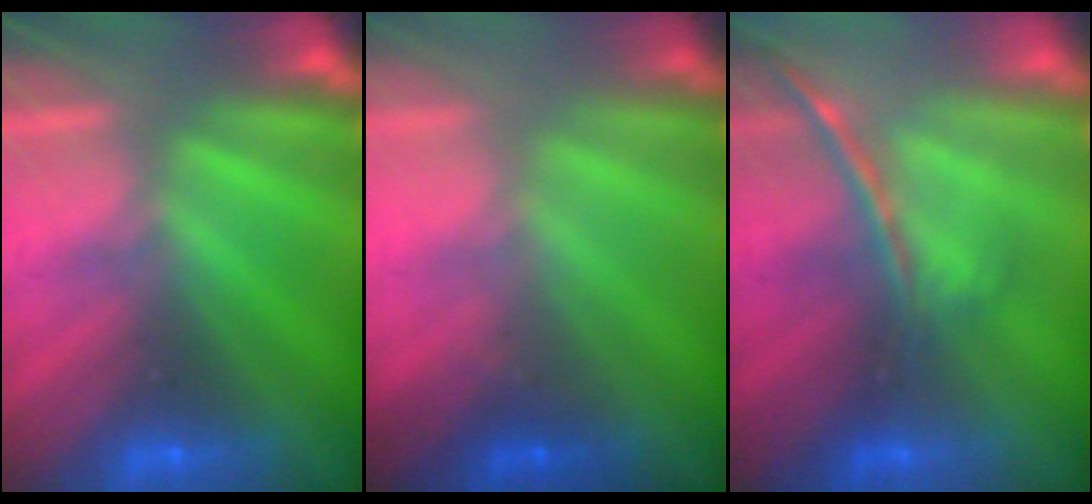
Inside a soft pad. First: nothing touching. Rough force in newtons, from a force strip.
{"total": 1.5}
{"total": 1.7}